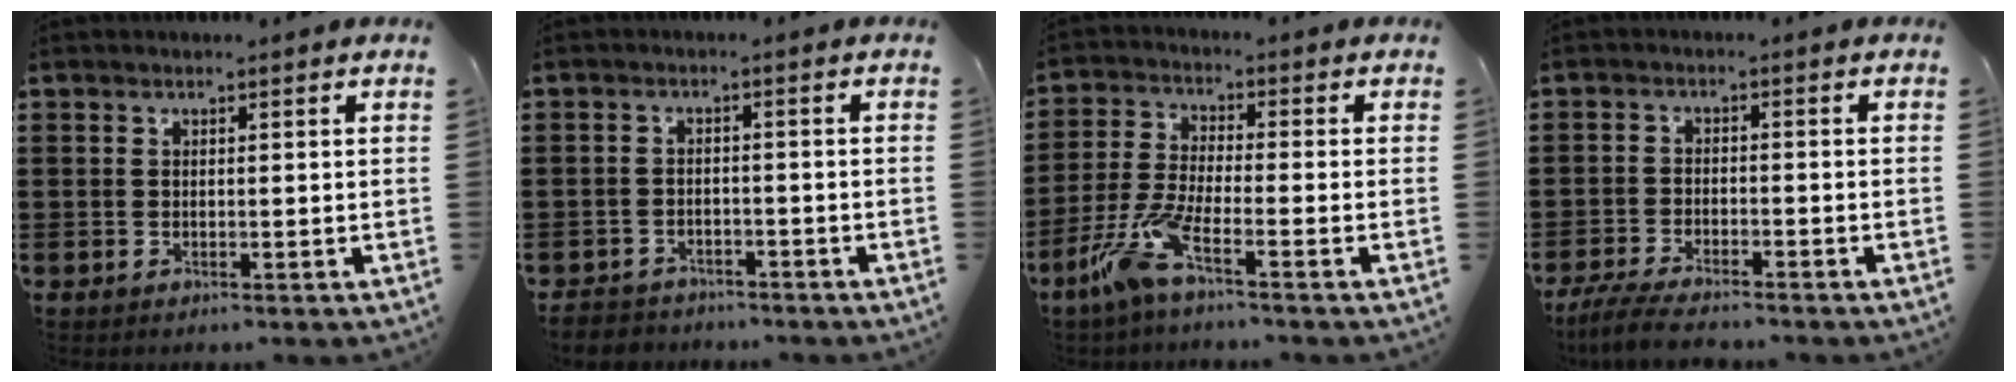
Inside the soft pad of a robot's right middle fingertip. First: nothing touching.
{"total": 2.9, "force": [-2.8, 0.8, 0.0], "torque": [-0.006, 0.002, -0.061]}
{"total": 7.6, "force": [-4.7, 1.1, 5.8], "torque": [-0.141, -0.015, -0.094]}
{"total": 4.6, "force": [-4.3, 0.4, 1.8], "torque": [-0.050, -0.010, -0.088]}